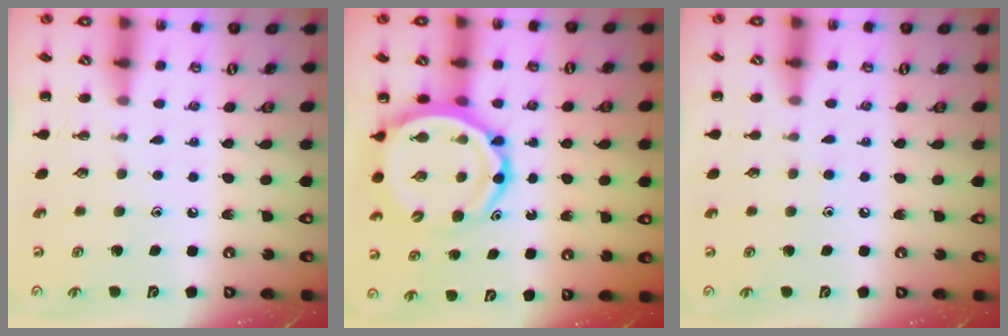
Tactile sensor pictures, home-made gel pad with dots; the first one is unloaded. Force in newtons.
{"total": 14.2, "press": 13.6, "slide": 3.9}
{"total": 4.6, "press": 4.3, "slide": 1.7}